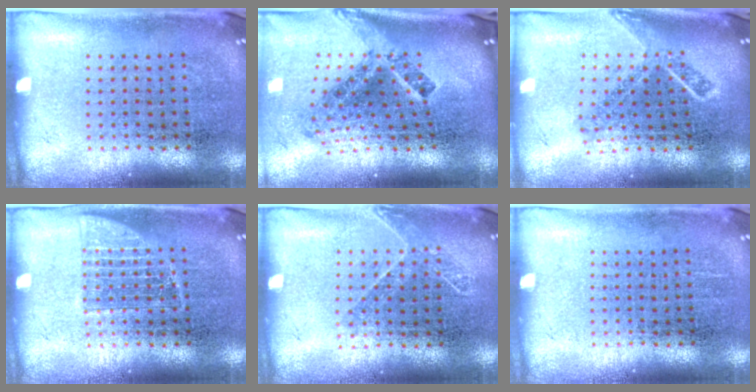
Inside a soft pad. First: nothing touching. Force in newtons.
{"total": 2.9, "press": 1.7, "slide": 2.4}
{"total": 1.9, "press": 1.4, "slide": 1.3}
{"total": 1.9, "press": 1.8, "slide": 0.3}
{"total": 1.1, "press": 0.9, "slide": 0.5}
{"total": 0.0}